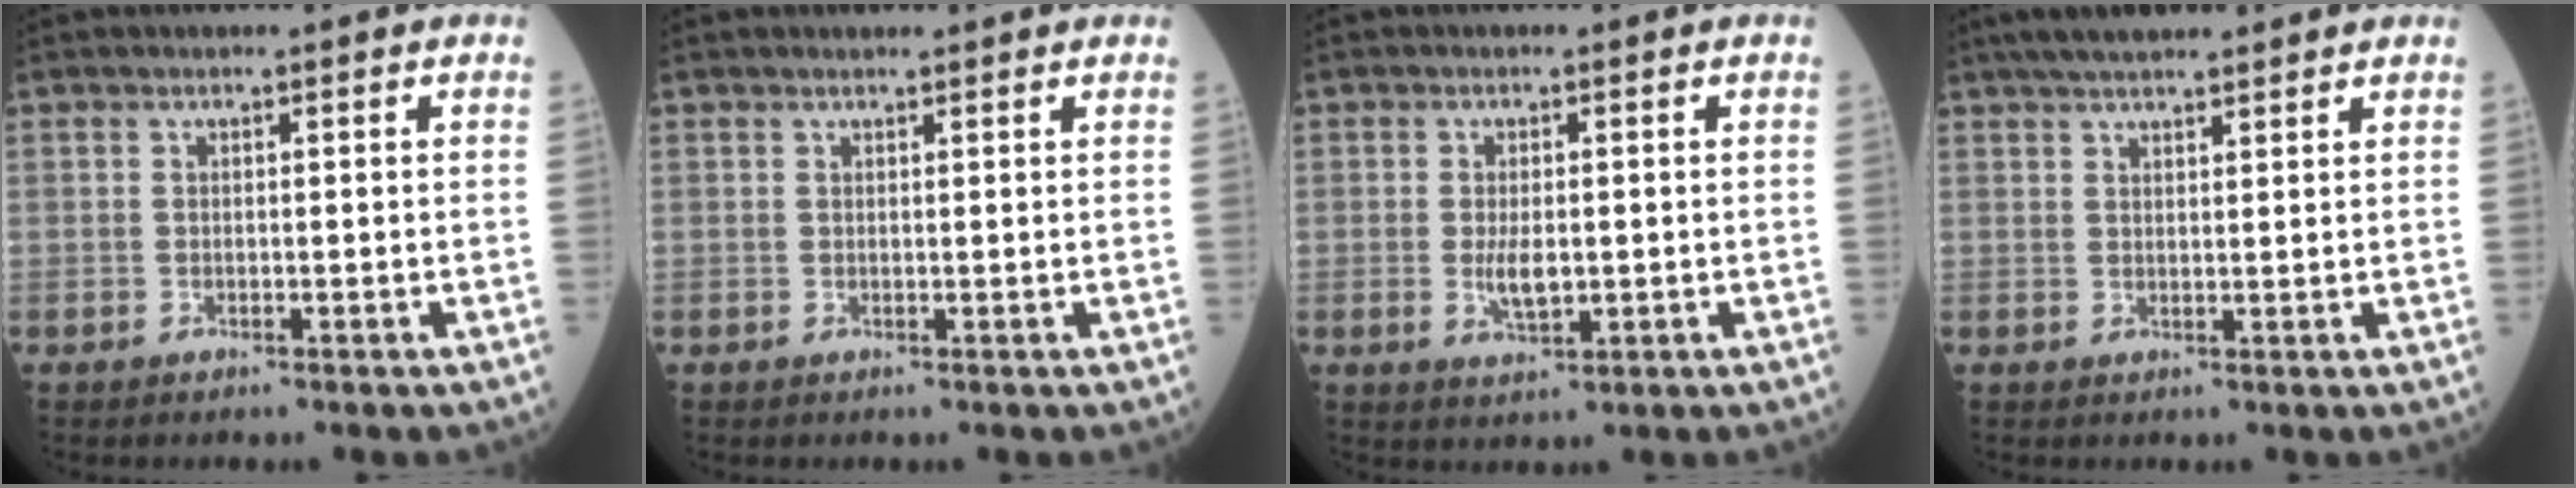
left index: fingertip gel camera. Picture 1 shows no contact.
{"total": 1.6, "force": [1.6, 0.2, 0.4], "torque": [-0.011, 0.011, 0.022]}
{"total": 3.6, "force": [-0.3, 1.5, 3.3], "torque": [-0.069, -0.006, -0.002]}
{"total": 7.7, "force": [6.6, 1.2, 3.9], "torque": [-0.061, 0.036, 0.105]}